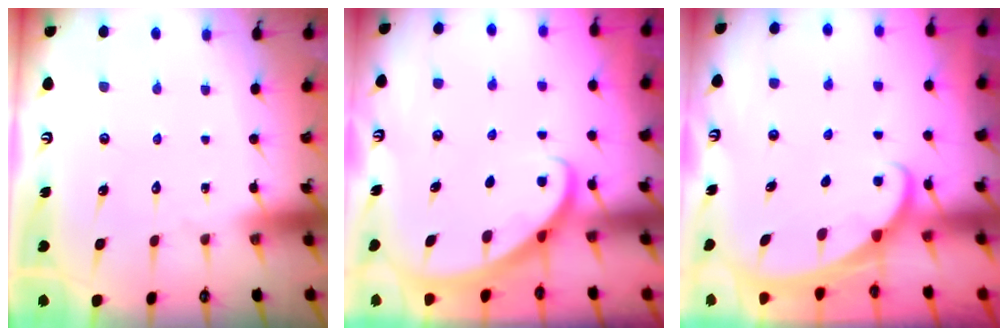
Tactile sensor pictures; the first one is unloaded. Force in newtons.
{"total": 2.9, "press": 2.9, "slide": 0.2}
{"total": 1.5, "press": 1.5, "slide": 0.1}